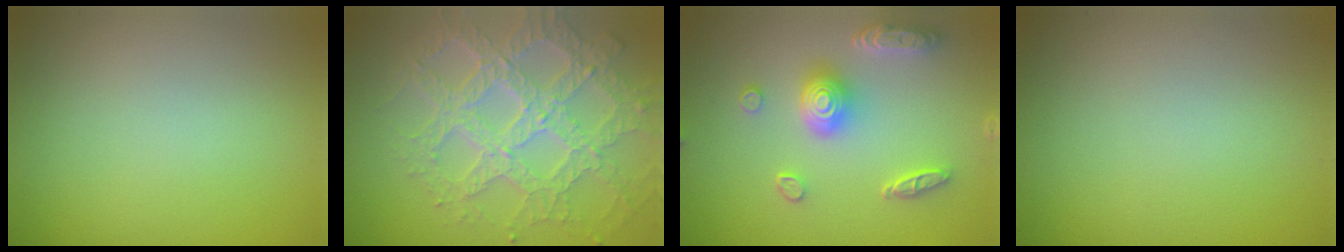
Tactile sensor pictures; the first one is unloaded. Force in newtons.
{"total": 7.7, "press": 5.4, "slide": 5.4}
{"total": 5.0, "press": 4.1, "slide": 2.8}
{"total": 0.0}